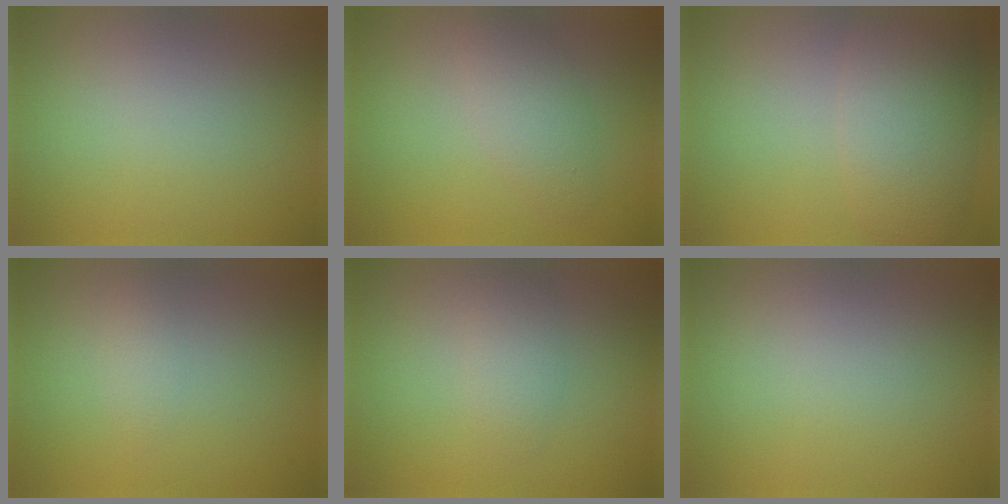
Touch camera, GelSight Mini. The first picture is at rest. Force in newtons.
{"total": 2.7, "press": 2.7, "slide": 0.1}
{"total": 6.3, "press": 6.3, "slide": 0.4}
{"total": 1.2, "press": 1.2, "slide": 0.1}
{"total": 1.6, "press": 1.6, "slide": 0.2}
{"total": 0.0}